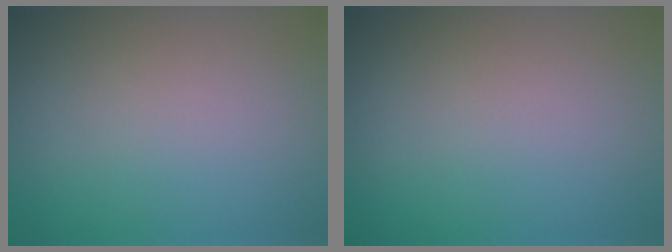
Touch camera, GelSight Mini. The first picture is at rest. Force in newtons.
{"total": 0.0}